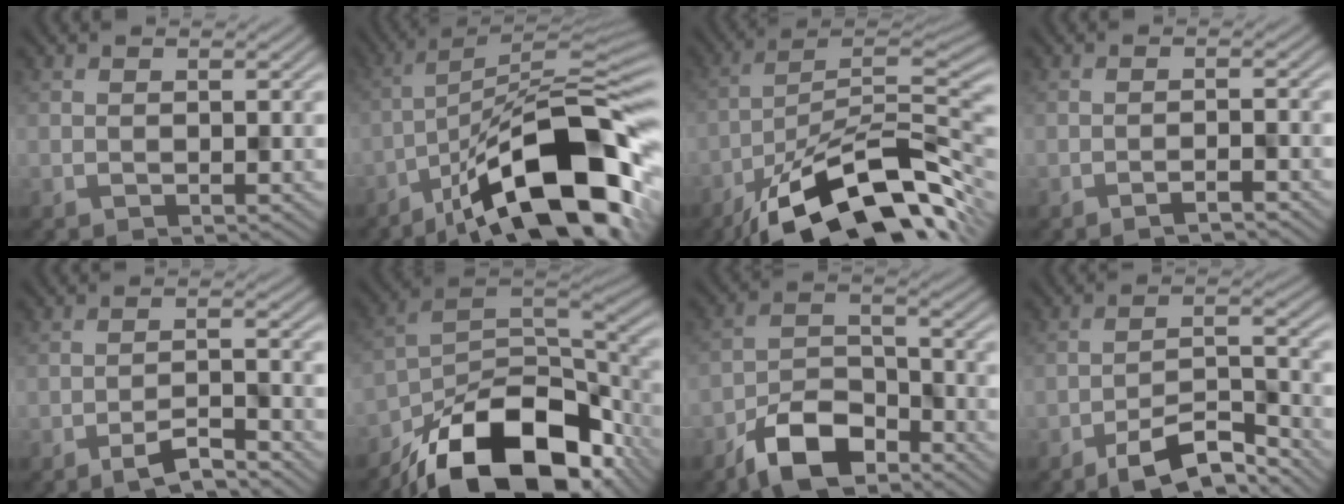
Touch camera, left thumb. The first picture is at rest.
{"total": 17.2, "force": [-9.5, 5.2, 13.4], "torque": [-0.204, 0.008, -0.168]}
{"total": 16.8, "force": [-10.6, 5.5, 11.9], "torque": [-0.204, -0.007, -0.193]}
{"total": 2.1, "force": [-1.6, 0.1, 1.3], "torque": [-0.022, 0.006, -0.033]}
{"total": 4.0, "force": [-3.1, 0.5, 2.5], "torque": [-0.046, 0.009, -0.059]}
{"total": 18.3, "force": [-11.9, 8.7, 10.9], "torque": [-0.206, -0.048, -0.185]}
{"total": 8.6, "force": [-6.0, 3.9, 4.8], "torque": [-0.084, 0.000, -0.129]}
{"total": 8.6, "force": [-6.3, 2.3, 5.3], "torque": [-0.088, 0.005, -0.113]}